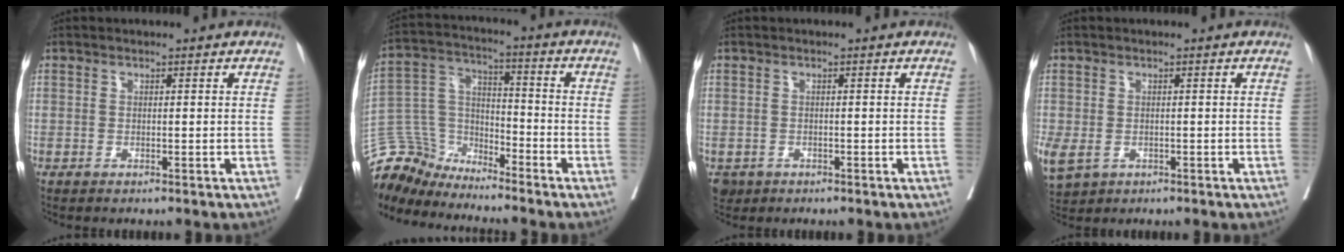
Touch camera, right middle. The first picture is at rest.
{"total": 9.2, "force": [-8.9, 2.0, -0.9], "torque": [0.004, 0.036, -0.184]}
{"total": 2.5, "force": [-1.5, 2.0, 0.5], "torque": [-0.006, 0.001, -0.022]}
{"total": 6.7, "force": [-2.4, 5.3, 3.3], "torque": [-0.101, -0.005, -0.031]}